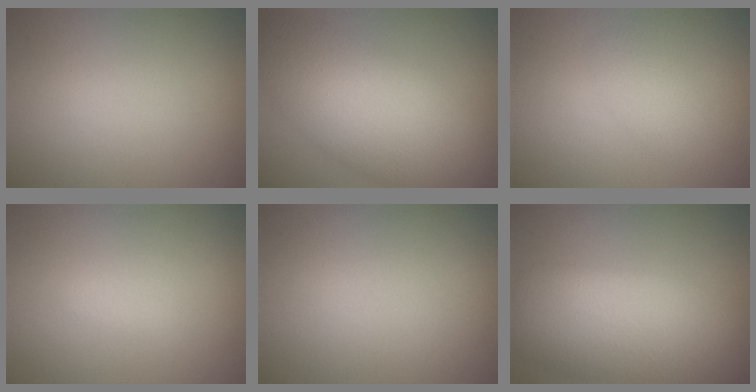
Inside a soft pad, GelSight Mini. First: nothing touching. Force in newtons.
{"total": 9.6, "press": 9.5, "slide": 0.3}
{"total": 1.6, "press": 1.6, "slide": 0.1}
{"total": 0.5, "press": 0.5, "slide": 0.0}
{"total": 0.0}
{"total": 9.4, "press": 9.4, "slide": 0.7}